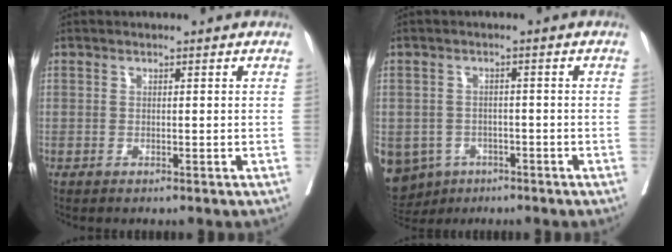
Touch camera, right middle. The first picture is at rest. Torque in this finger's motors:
{"motor_torque": [1.40, -0.74, 1.05, 0.21]}